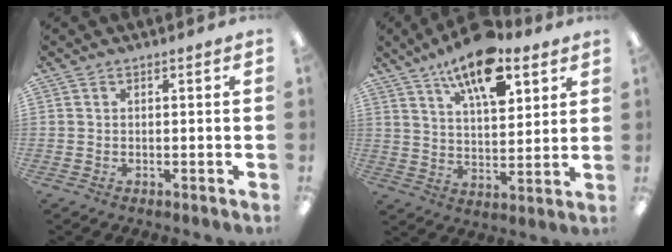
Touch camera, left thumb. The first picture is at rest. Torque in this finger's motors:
{"motor_torque": [0.20, 0.24, 1.50, -1.27, 0.32]}